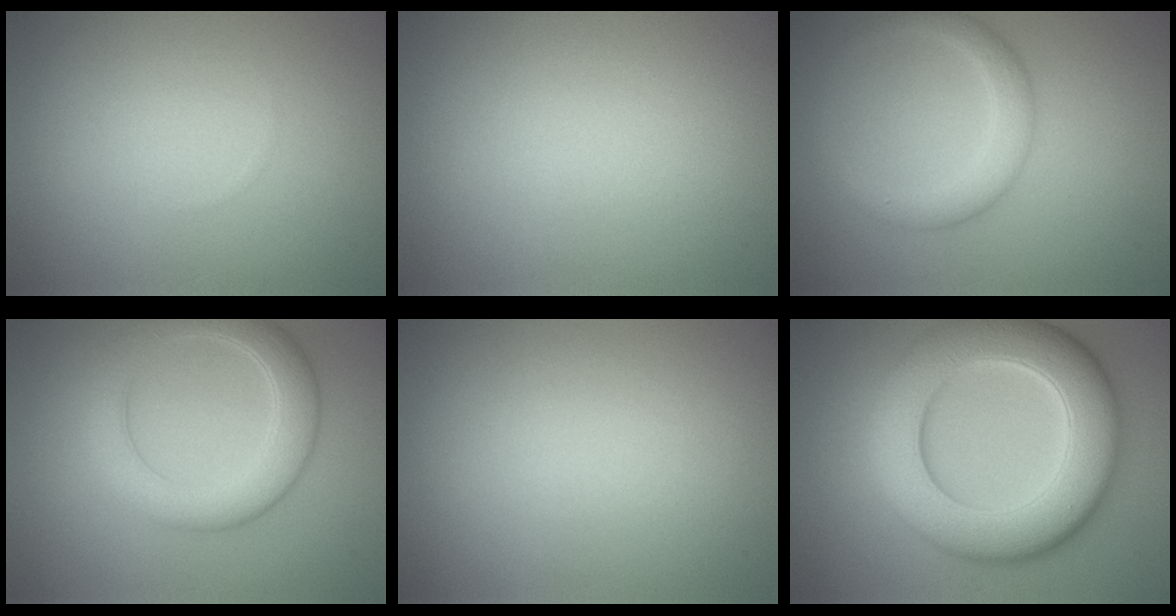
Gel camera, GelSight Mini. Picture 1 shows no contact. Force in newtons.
{"total": 0.0}
{"total": 2.8, "press": 2.8, "slide": 0.2}
{"total": 4.9, "press": 4.9, "slide": 0.2}
{"total": 0.0}
{"total": 11.1, "press": 11.0, "slide": 0.4}